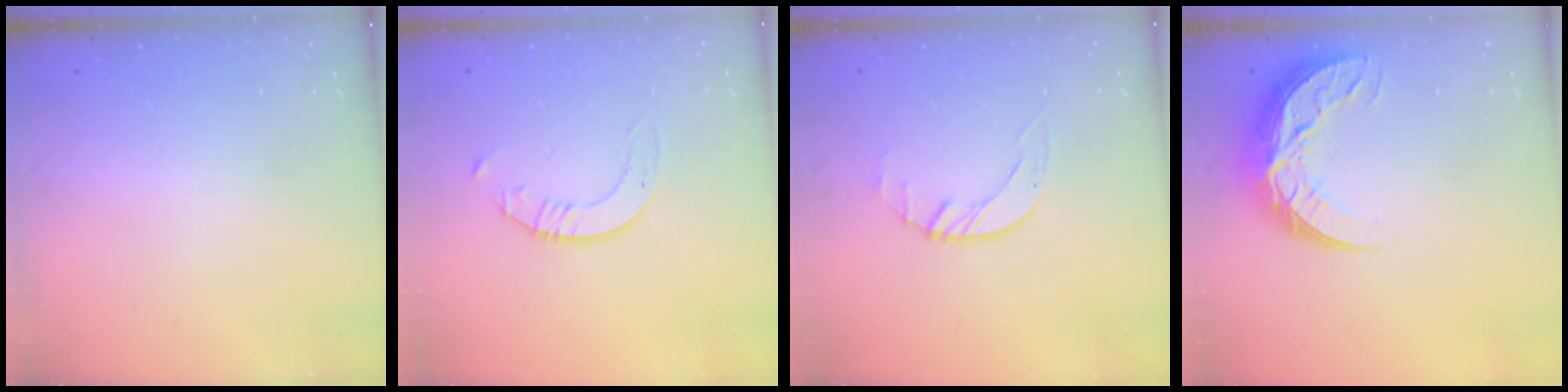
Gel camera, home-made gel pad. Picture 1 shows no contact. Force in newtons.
{"total": 2.0, "press": 2.0, "slide": 0.2}
{"total": 1.4, "press": 1.4, "slide": 0.2}
{"total": 12.6, "press": 12.6, "slide": 0.8}